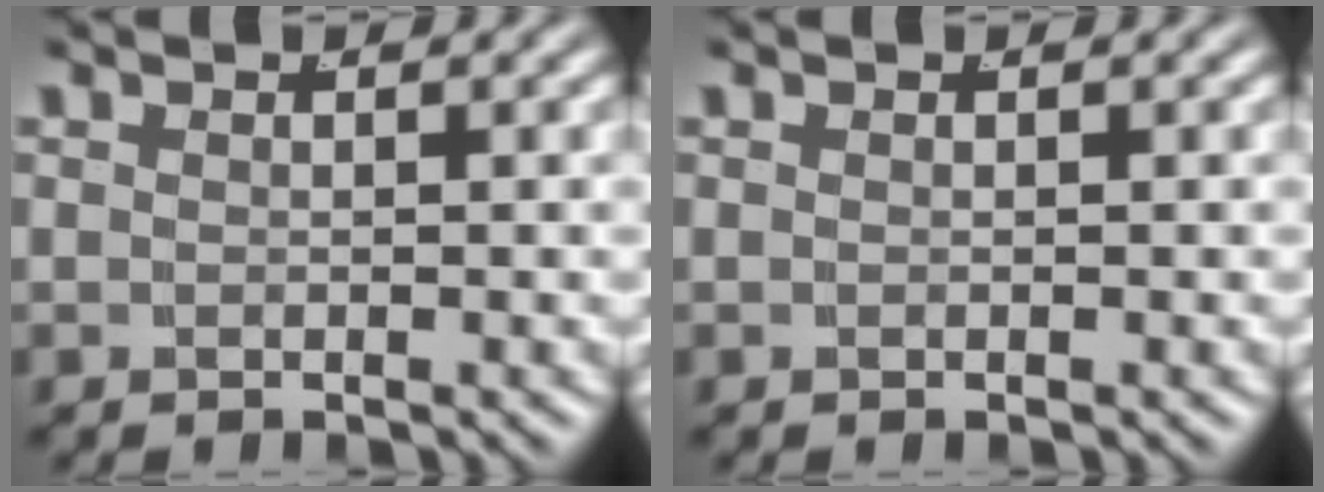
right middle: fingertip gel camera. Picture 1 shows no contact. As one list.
[{"total": 0.0}]